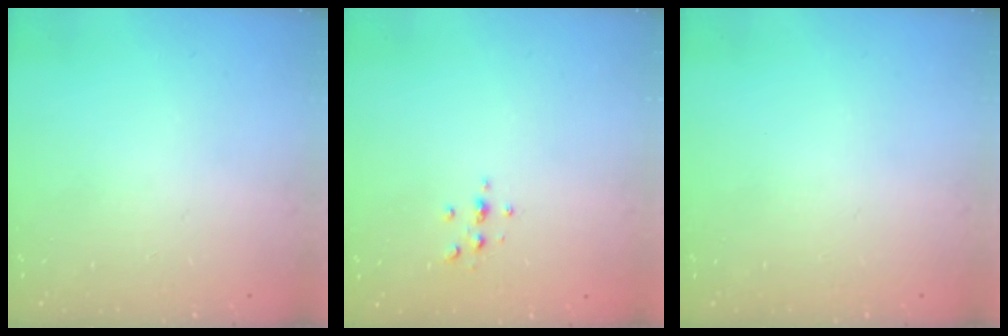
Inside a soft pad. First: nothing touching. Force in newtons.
{"total": 2.3, "press": 2.3, "slide": 0.2}
{"total": 0.0}